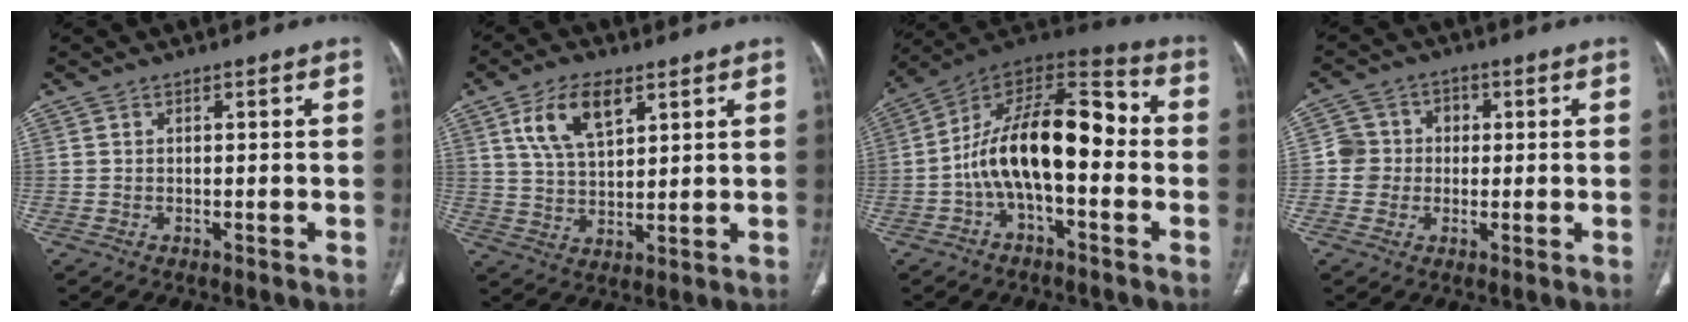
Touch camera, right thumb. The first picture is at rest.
{"total": 10.1, "force": [4.9, 4.9, 7.3], "torque": [-0.128, -0.015, 0.096]}
{"total": 18.8, "force": [-2.2, 9.0, 16.3], "torque": [-0.252, 0.060, -0.046]}
{"total": 5.6, "force": [-0.1, 5.5, 1.1], "torque": [0.013, 0.015, -0.010]}